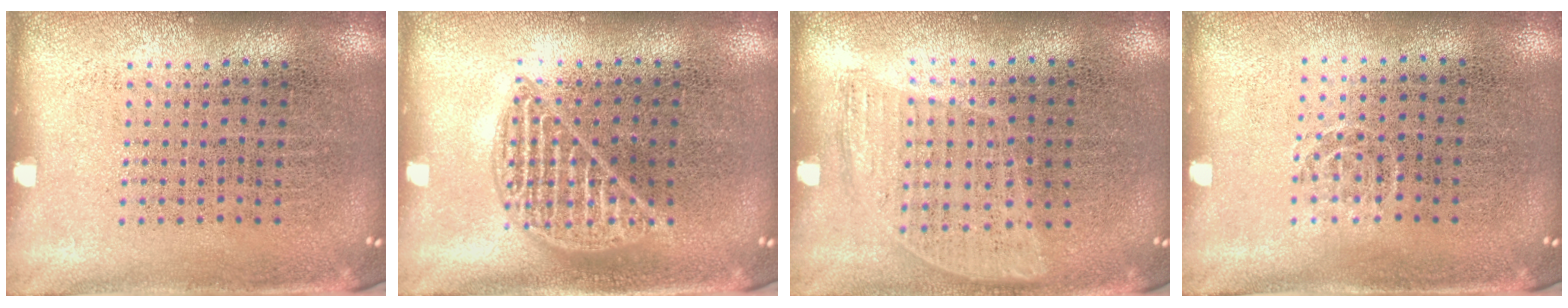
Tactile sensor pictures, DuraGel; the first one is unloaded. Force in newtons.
{"total": 2.0, "press": 2.0, "slide": 0.2}
{"total": 0.9, "press": 0.8, "slide": 0.4}
{"total": 0.6, "press": 0.4, "slide": 0.4}